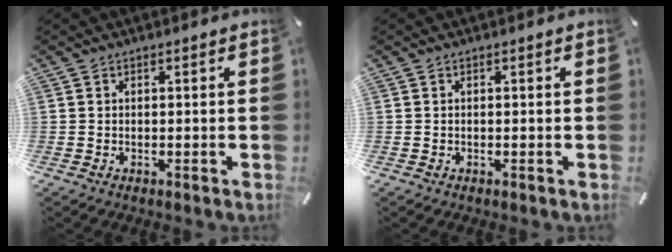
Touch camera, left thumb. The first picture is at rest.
{"total": 0.0}